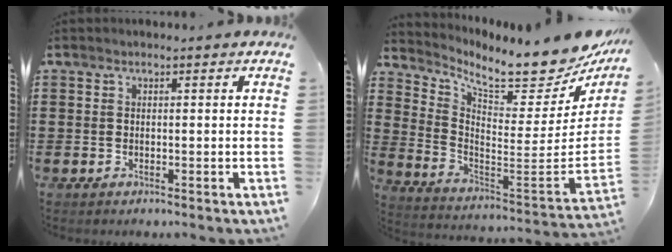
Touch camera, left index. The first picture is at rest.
{"total": 9.0, "force": [8.1, 0.6, 4.0], "torque": [-0.088, -0.090, 0.126]}